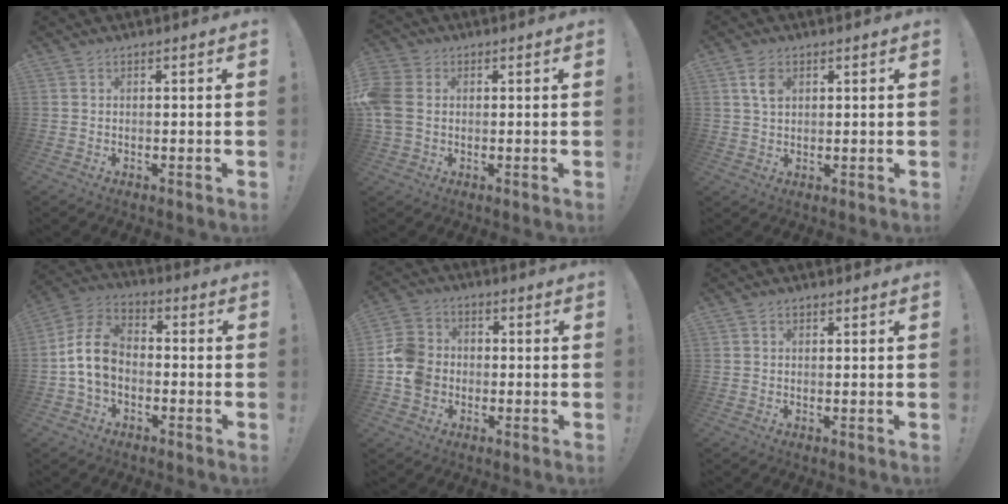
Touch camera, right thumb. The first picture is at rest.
{"total": 8.3, "force": [0.4, 6.3, 5.3], "torque": [-0.133, 0.007, 0.015]}
{"total": 4.8, "force": [1.9, 3.1, 3.1], "torque": [-0.048, 0.001, 0.035]}
{"total": 12.4, "force": [-1.6, 8.8, 8.5], "torque": [-0.151, 0.026, -0.024]}
{"total": 11.4, "force": [-2.6, 9.9, 5.0], "torque": [-0.096, 0.034, -0.046]}
{"total": 0.7, "force": [0.3, 0.6, 0.3], "torque": [-0.003, 0.001, 0.006]}